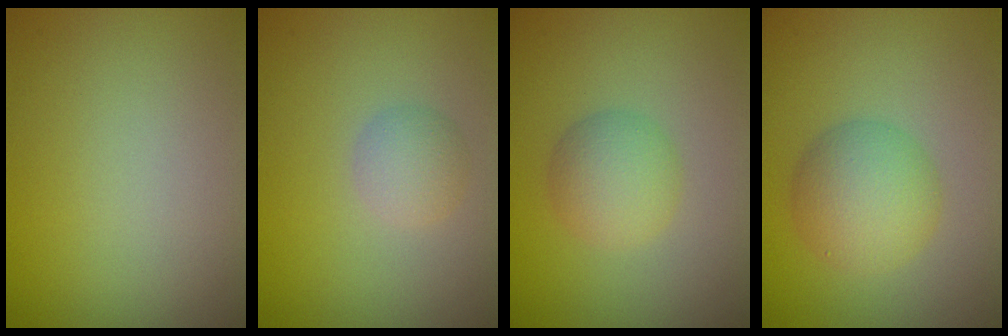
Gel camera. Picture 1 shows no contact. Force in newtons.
{"total": 1.9, "press": 1.9, "slide": 0.1}
{"total": 3.0, "press": 3.0, "slide": 0.1}
{"total": 4.4, "press": 4.4, "slide": 0.1}